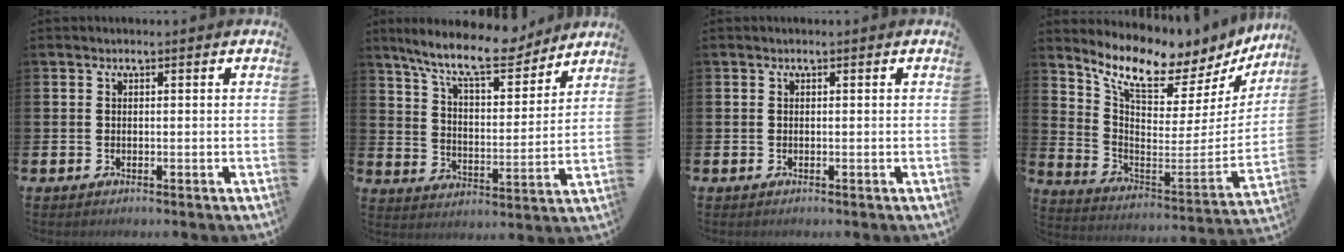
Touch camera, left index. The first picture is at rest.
{"total": 11.5, "force": [10.0, 2.7, 4.9], "torque": [-0.119, -0.055, 0.175]}
{"total": 0.0}
{"total": 9.1, "force": [8.2, 2.4, 3.2], "torque": [-0.087, -0.080, 0.132]}